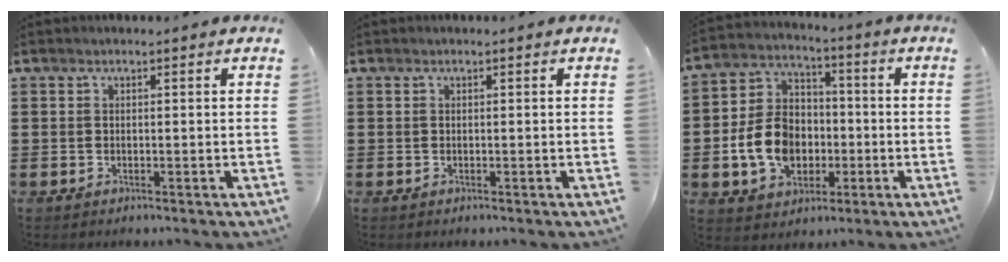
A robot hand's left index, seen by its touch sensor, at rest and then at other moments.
{"total": 0.0}
{"total": 10.0, "force": [-2.1, 7.8, 5.9], "torque": [-0.139, 0.018, -0.039]}